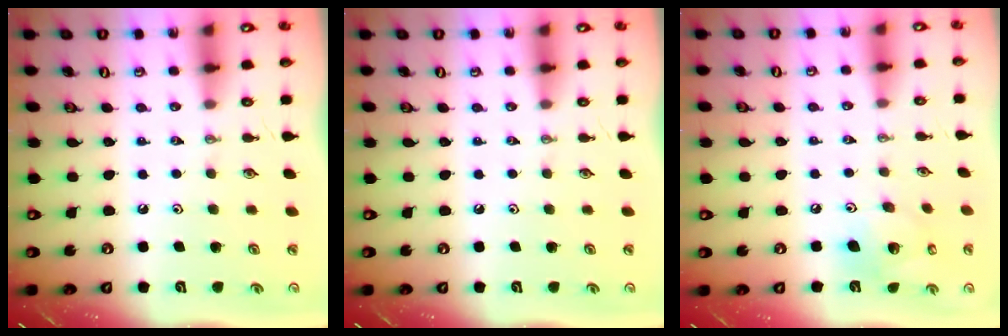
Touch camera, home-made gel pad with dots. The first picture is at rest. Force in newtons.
{"total": 0.0}
{"total": 12.0, "press": 11.8, "slide": 2.3}